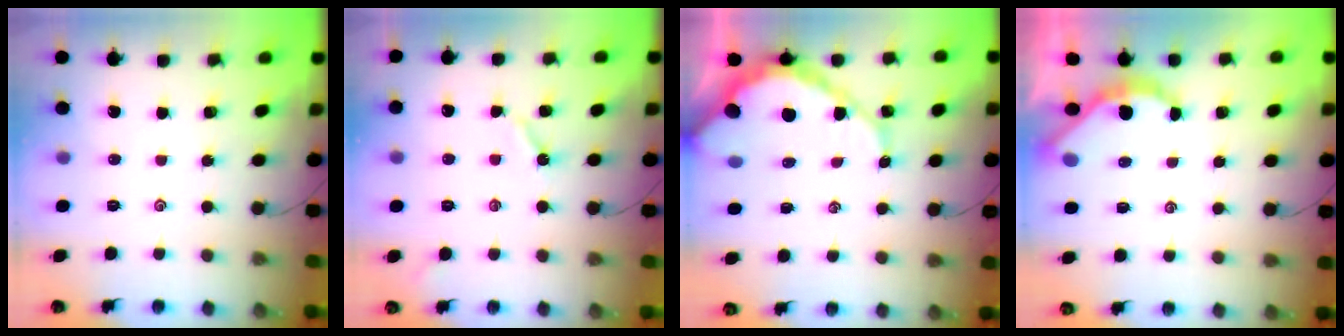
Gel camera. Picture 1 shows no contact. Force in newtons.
{"total": 3.8, "press": 3.8, "slide": 0.3}
{"total": 11.4, "press": 11.3, "slide": 1.1}
{"total": 4.1, "press": 4.1, "slide": 0.4}